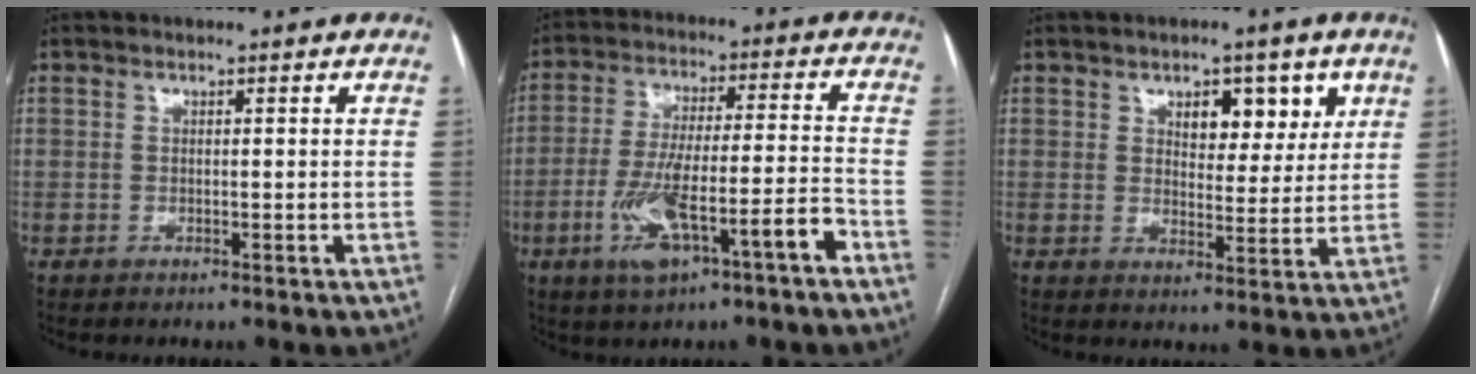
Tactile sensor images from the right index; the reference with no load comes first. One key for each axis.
{"total": 12.9, "fx": -6.3, "fy": 1.6, "fz": 11.2, "tx": -0.210, "ty": 0.011, "tz": -0.102}
{"total": 6.7, "fx": 3.4, "fy": 3.6, "fz": 4.5, "tx": -0.052, "ty": 0.006, "tz": 0.050}